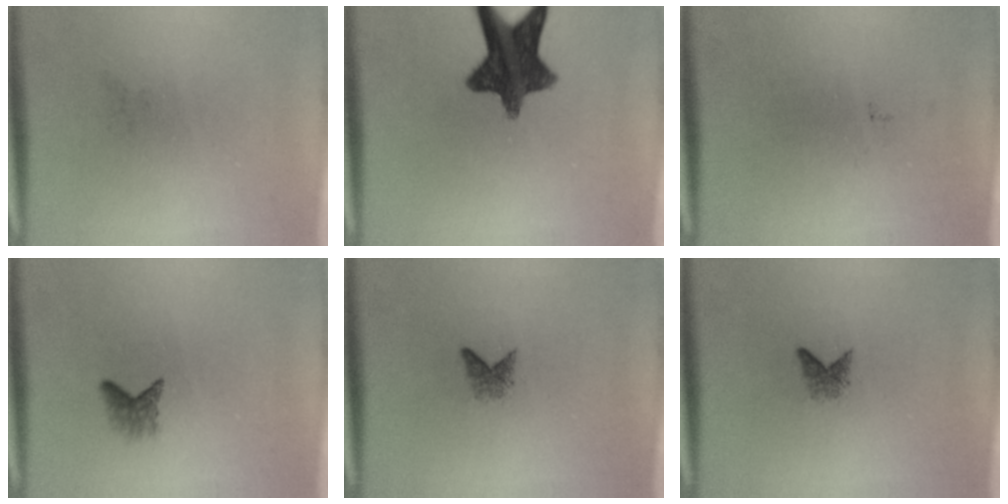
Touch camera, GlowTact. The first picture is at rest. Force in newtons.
{"total": 11.5}
{"total": 0.0}
{"total": 1.6}
{"total": 1.3}
{"total": 1.3}